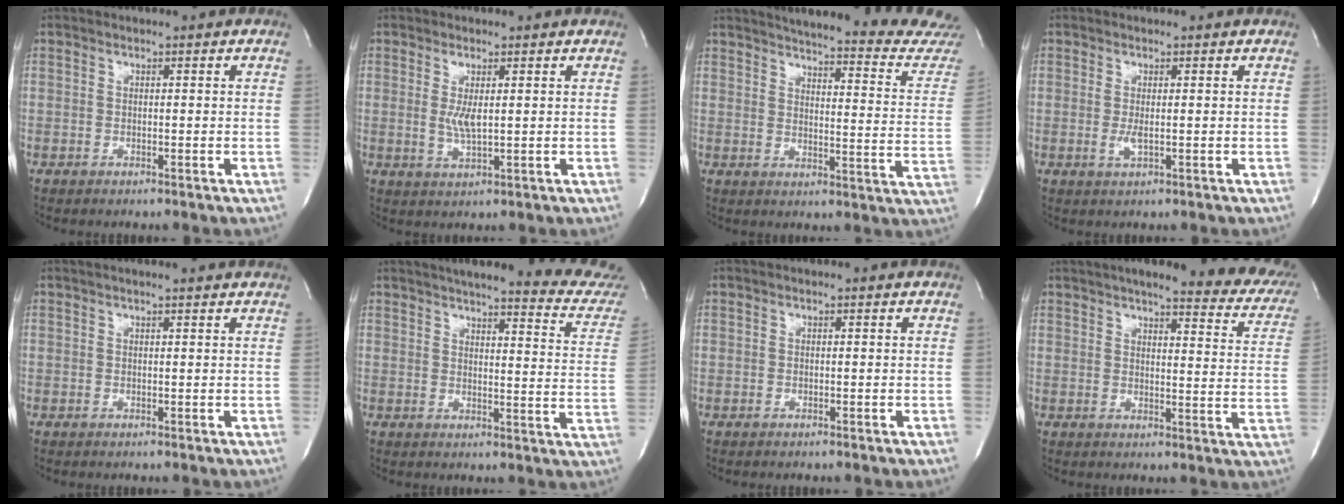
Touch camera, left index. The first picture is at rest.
{"total": 2.9, "force": [-0.2, 0.6, 2.9], "torque": [-0.061, -0.013, 0.005]}
{"total": 24.9, "force": [23.7, 1.1, 7.5], "torque": [-0.098, -0.123, 0.264]}
{"total": 1.7, "force": [-0.8, 0.3, 1.5], "torque": [-0.034, -0.009, -0.009]}
{"total": 3.4, "force": [3.0, -0.1, 1.7], "torque": [-0.024, 0.014, 0.030]}
{"total": 20.7, "force": [19.3, 1.2, 7.5], "torque": [-0.096, -0.083, 0.212]}
{"total": 0.0}
{"total": 20.1, "force": [16.5, 4.0, 10.8], "torque": [-0.126, -0.021, 0.173]}